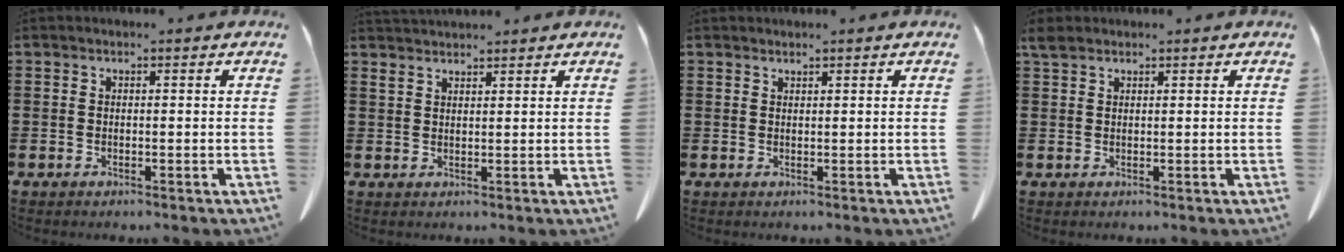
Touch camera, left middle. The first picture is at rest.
{"total": 2.2, "force": [2.1, 0.4, 0.3], "torque": [-0.013, -0.001, 0.041]}
{"total": 0.7, "force": [0.7, 0.0, 0.1], "torque": [-0.003, -0.001, 0.014]}
{"total": 2.0, "force": [1.6, 0.9, 0.9], "torque": [-0.024, 0.004, 0.030]}